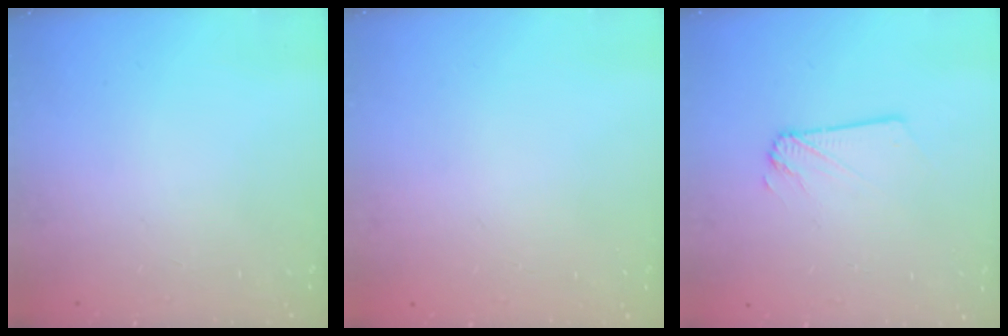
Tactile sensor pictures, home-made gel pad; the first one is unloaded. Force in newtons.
{"total": 0.0}
{"total": 1.5, "press": 1.5, "slide": 0.2}